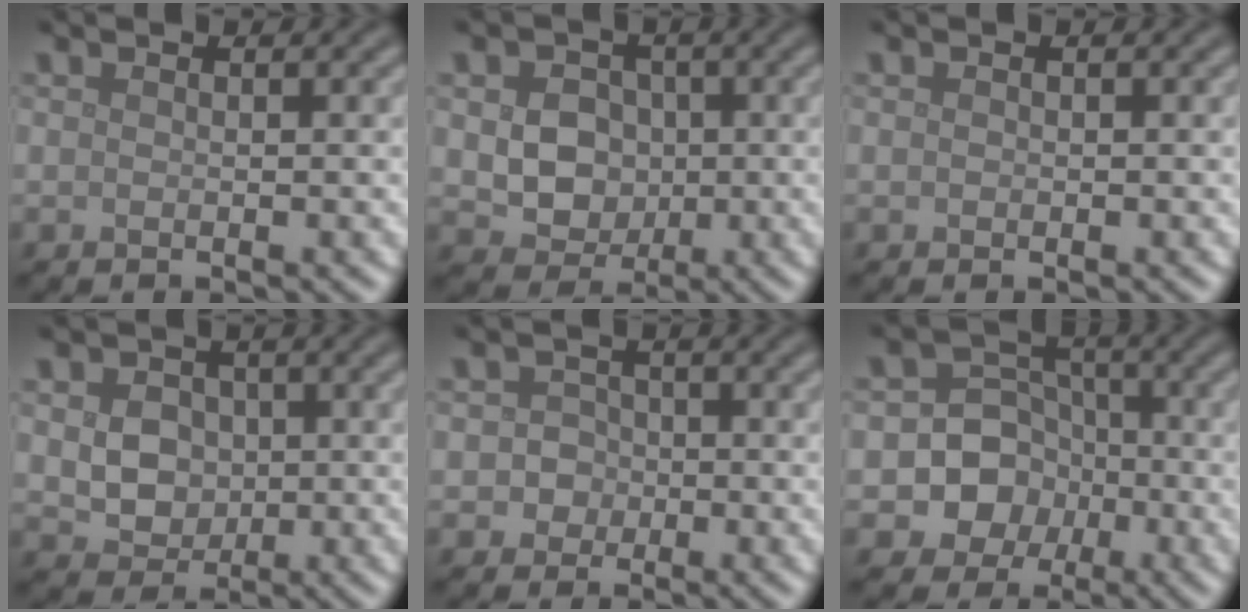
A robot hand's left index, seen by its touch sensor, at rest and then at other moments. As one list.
[{"total": 5.2, "force": [0.3, 4.4, 2.7], "torque": [-0.039, 0.009, -0.008]}, {"total": 0.0}, {"total": 4.2, "force": [0.5, 3.5, 2.3], "torque": [-0.037, 0.002, 0.001]}, {"total": 2.1, "force": [-0.2, 2.1, 0.6], "torque": [0.016, 0.002, -0.014]}, {"total": 8.0, "force": [-2.3, 7.5, 1.7], "torque": [-0.007, 0.010, -0.060]}]